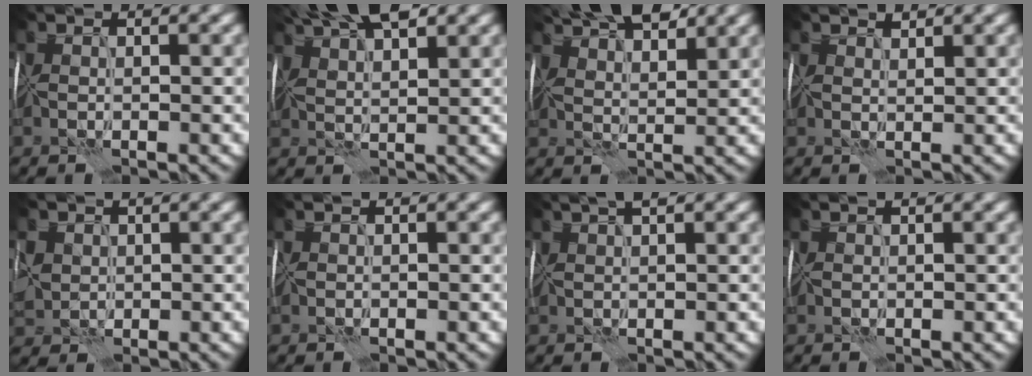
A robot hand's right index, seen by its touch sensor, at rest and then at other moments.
{"total": 8.4, "force": [6.1, 2.6, 5.2], "torque": [-0.082, 0.028, 0.083]}
{"total": 8.4, "force": [6.7, 2.5, 4.5], "torque": [-0.066, 0.027, 0.084]}
{"total": 1.9, "force": [1.6, 0.7, 0.8], "torque": [-0.006, 0.010, 0.021]}
{"total": 2.2, "force": [0.7, 2.0, -0.3], "torque": [-0.022, 0.000, 0.016]}
{"total": 0.0}
{"total": 3.5, "force": [2.4, 1.0, 2.4], "torque": [-0.030, 0.026, 0.028]}
{"total": 1.2, "force": [0.7, 0.5, 0.8], "torque": [-0.004, 0.007, 0.004]}